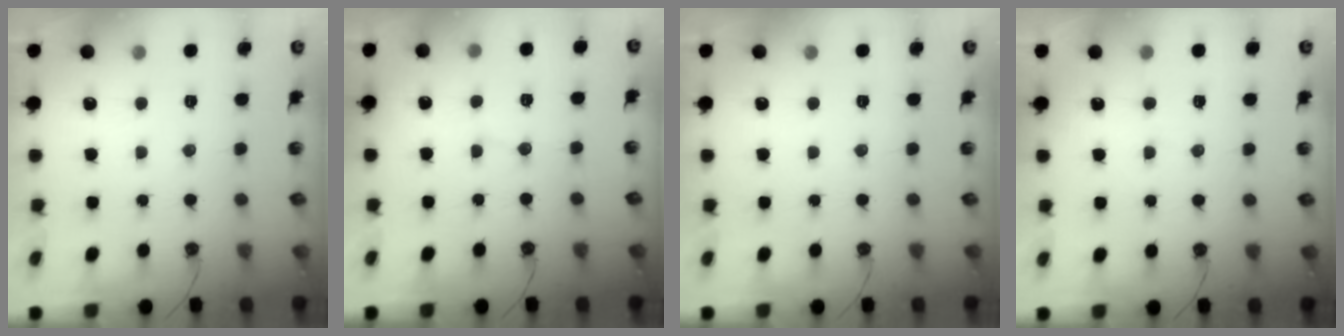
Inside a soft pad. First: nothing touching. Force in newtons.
{"total": 3.1, "press": 3.1, "slide": 0.3}
{"total": 0.0}
{"total": 2.7, "press": 2.6, "slide": 0.3}